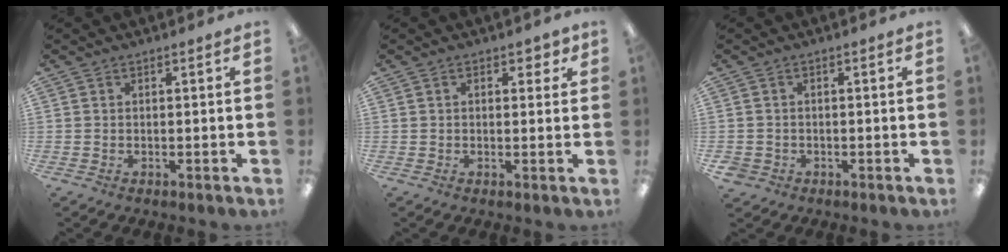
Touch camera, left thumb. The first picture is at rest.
{"total": 2.8, "force": [1.1, 1.5, 2.1], "torque": [-0.018, -0.005, 0.014]}
{"total": 1.6, "force": [-0.8, 1.4, 0.2], "torque": [-0.004, 0.002, -0.017]}